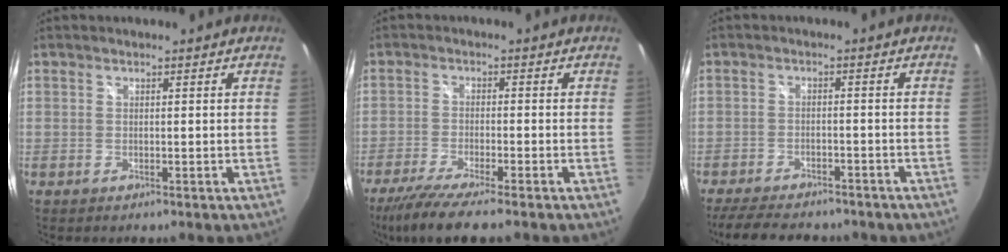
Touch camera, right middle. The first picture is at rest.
{"total": 9.5, "force": [-7.7, 0.3, 5.6], "torque": [-0.127, -0.035, -0.132]}
{"total": 13.2, "force": [-10.7, 4.7, 6.1], "torque": [-0.133, -0.020, -0.155]}